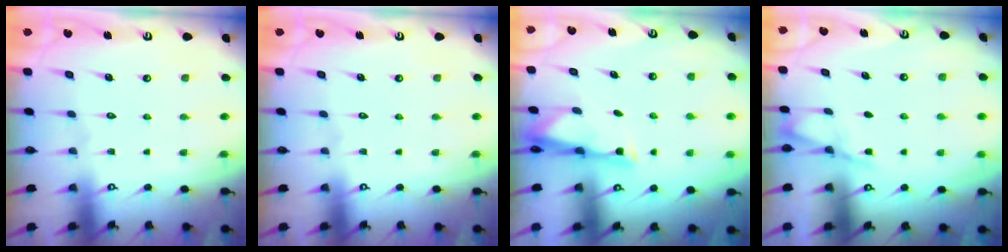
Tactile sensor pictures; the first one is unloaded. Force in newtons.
{"total": 0.0}
{"total": 3.3, "press": 3.2, "slide": 0.4}
{"total": 2.2, "press": 2.1, "slide": 0.4}